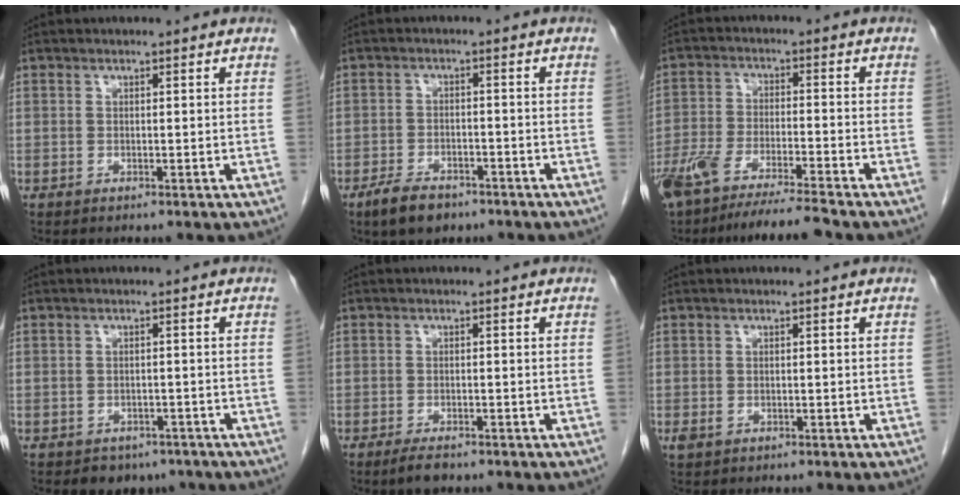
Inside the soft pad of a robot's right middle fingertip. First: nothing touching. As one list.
[{"total": 5.5, "force": [-3.9, 2.5, 2.8], "torque": [-0.060, -0.003, -0.064]}, {"total": 12.6, "force": [-10.6, 0.3, 6.9], "torque": [-0.119, -0.025, -0.179]}, {"total": 4.0, "force": [-2.9, 2.6, 0.7], "torque": [-0.004, 0.008, -0.034]}, {"total": 2.6, "force": [-1.9, 0.9, 1.6], "torque": [-0.034, -0.004, -0.029]}, {"total": 1.2, "force": [-0.4, 0.9, 0.7], "torque": [-0.016, 0.000, -0.002]}]